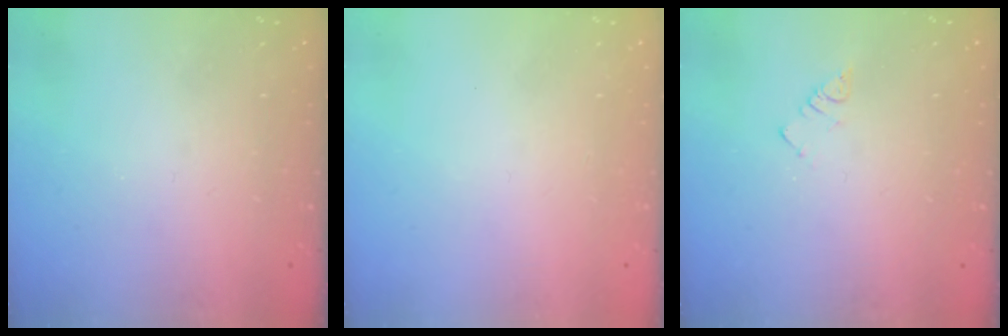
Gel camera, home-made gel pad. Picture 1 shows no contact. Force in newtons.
{"total": 1.5, "press": 1.5, "slide": 0.1}
{"total": 2.3, "press": 2.3, "slide": 0.4}